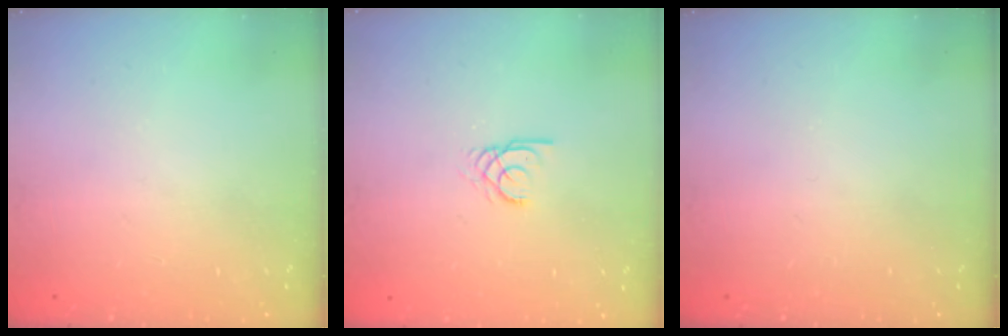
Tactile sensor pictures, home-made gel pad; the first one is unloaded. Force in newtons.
{"total": 2.0, "press": 2.0, "slide": 0.2}
{"total": 0.0}